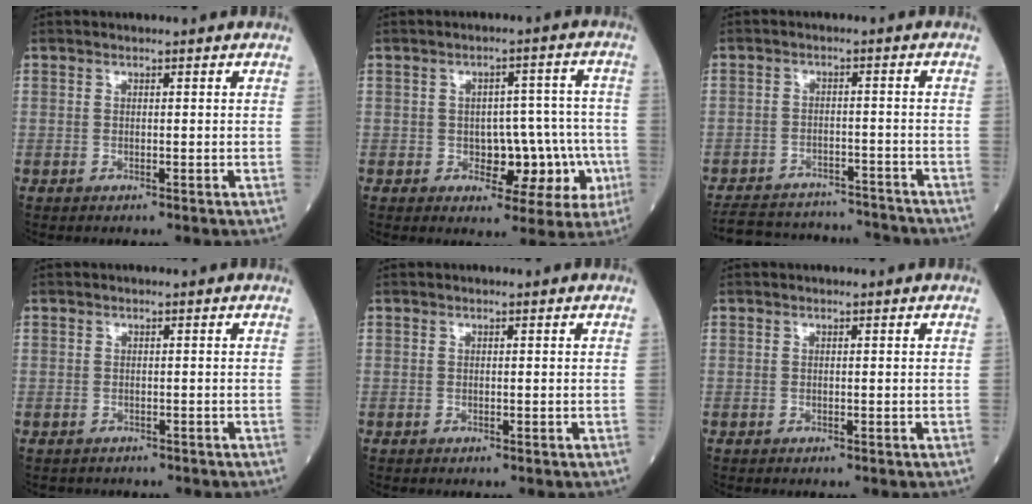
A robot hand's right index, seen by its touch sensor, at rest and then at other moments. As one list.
[{"total": 9.6, "force": [-2.6, 5.2, 7.6], "torque": [-0.078, 0.028, -0.022]}, {"total": 14.4, "force": [-13.6, 3.8, 3.0], "torque": [-0.055, 0.016, -0.186]}, {"total": 3.6, "force": [-3.1, 1.7, -0.4], "torque": [0.000, 0.005, -0.050]}, {"total": 0.0}, {"total": 0.0}]